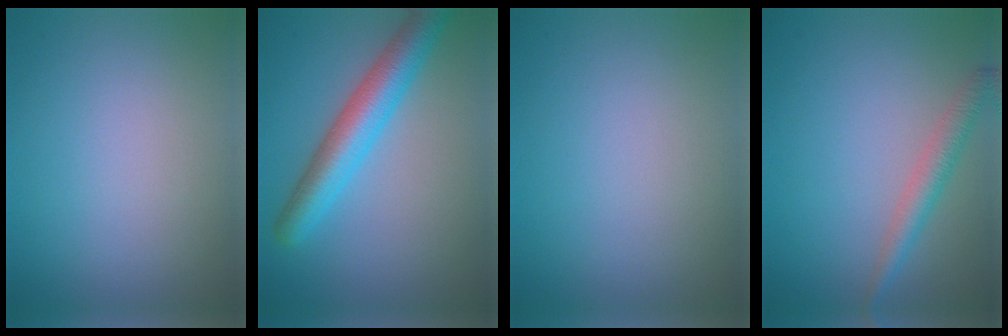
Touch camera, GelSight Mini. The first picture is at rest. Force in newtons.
{"total": 5.5, "press": 5.5, "slide": 0.2}
{"total": 0.0}
{"total": 2.4, "press": 2.4, "slide": 0.1}